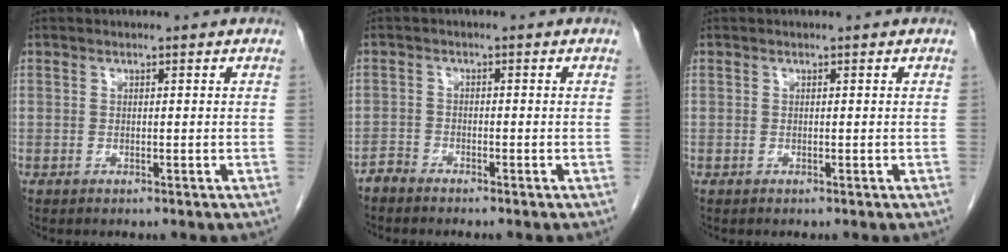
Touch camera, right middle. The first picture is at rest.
{"total": 1.6, "force": [-1.5, 0.2, 0.0], "torque": [0.002, -0.001, -0.030]}
{"total": 0.0}